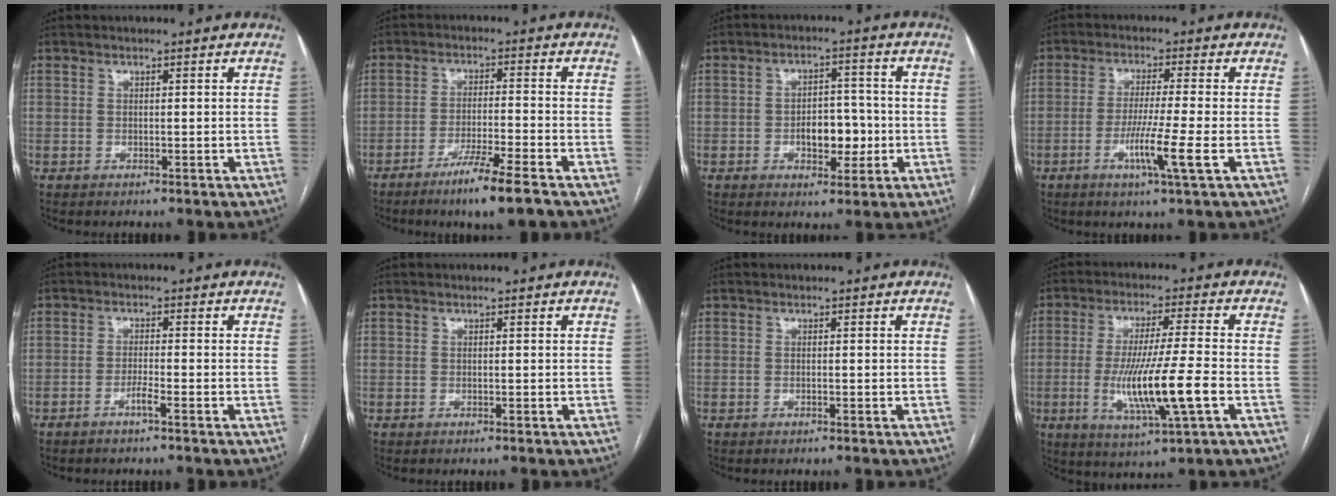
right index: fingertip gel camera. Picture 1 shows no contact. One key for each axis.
{"total": 7.5, "fx": -5.1, "fy": -0.6, "fz": 5.5, "tx": -0.095, "ty": -0.020, "tz": -0.092}
{"total": 6.2, "fx": -1.4, "fy": 3.4, "fz": 5.0, "tx": -0.074, "ty": 0.012, "tz": -0.016}
{"total": 7.4, "fx": -2.5, "fy": -1.1, "fz": 6.9, "tx": -0.128, "ty": -0.020, "tz": -0.049}
{"total": 1.9, "fx": -1.2, "fy": -0.3, "fz": 1.5, "tx": -0.029, "ty": -0.001, "tz": -0.025}
{"total": 0.0}
{"total": 0.0}
{"total": 12.1, "fx": -3.0, "fy": 0.2, "fz": 11.8, "tx": -0.225, "ty": -0.016, "tz": -0.053}